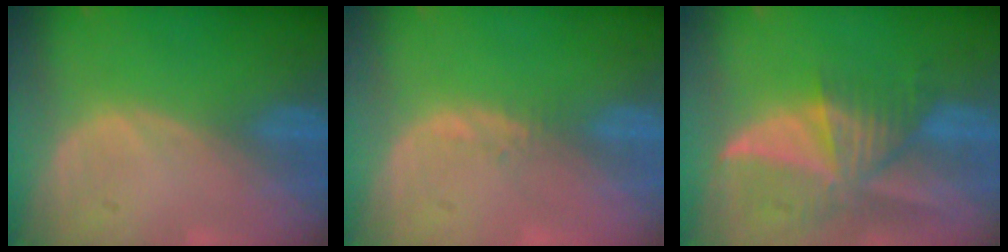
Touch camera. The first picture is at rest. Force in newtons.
{"total": 0.9, "press": 0.8, "slide": 0.4}
{"total": 9.9, "press": 8.7, "slide": 4.7}